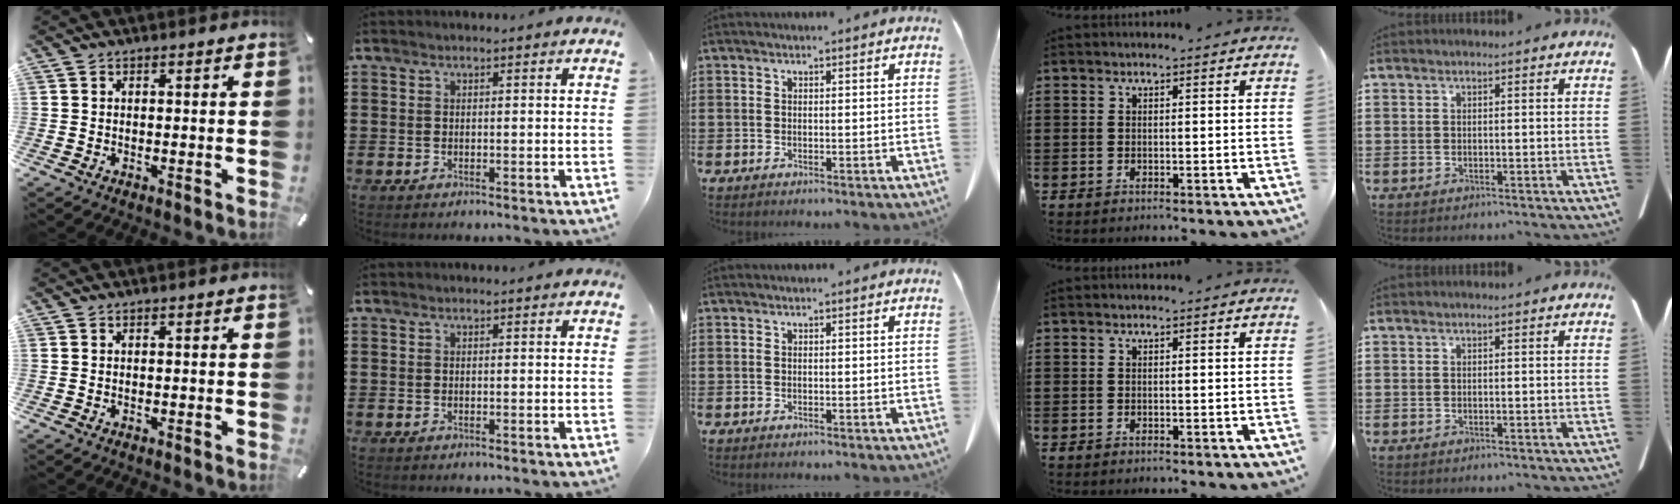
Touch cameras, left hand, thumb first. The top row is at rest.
{}